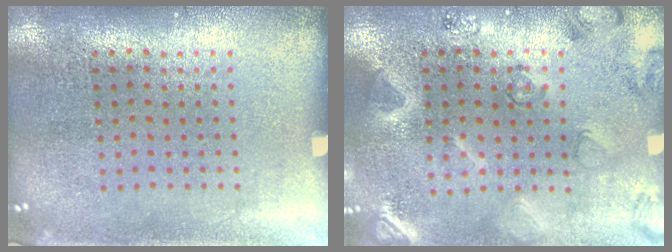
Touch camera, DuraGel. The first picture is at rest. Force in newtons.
{"total": 2.3, "press": 2.2, "slide": 0.4}